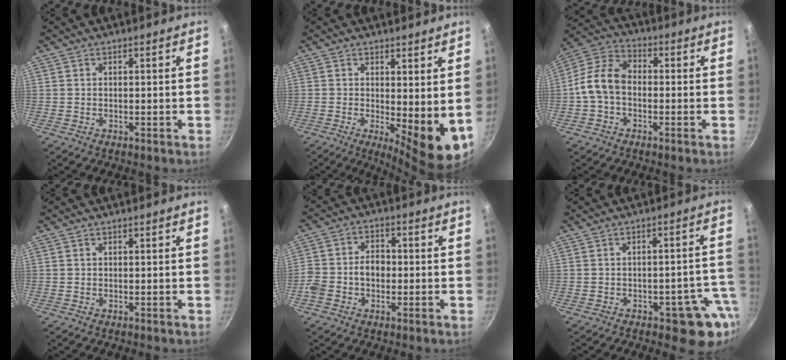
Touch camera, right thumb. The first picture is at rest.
{"total": 9.9, "force": [-0.2, 3.5, 9.2], "torque": [-0.124, -0.021, 0.008]}
{"total": 9.8, "force": [-1.2, 6.9, 6.9], "torque": [-0.126, 0.033, -0.037]}
{"total": 0.0}
{"total": 7.7, "force": [-1.4, 5.6, 5.2], "torque": [-0.091, 0.029, -0.032]}
{"total": 10.1, "force": [-4.7, 4.0, 7.9], "torque": [-0.064, 0.034, -0.053]}